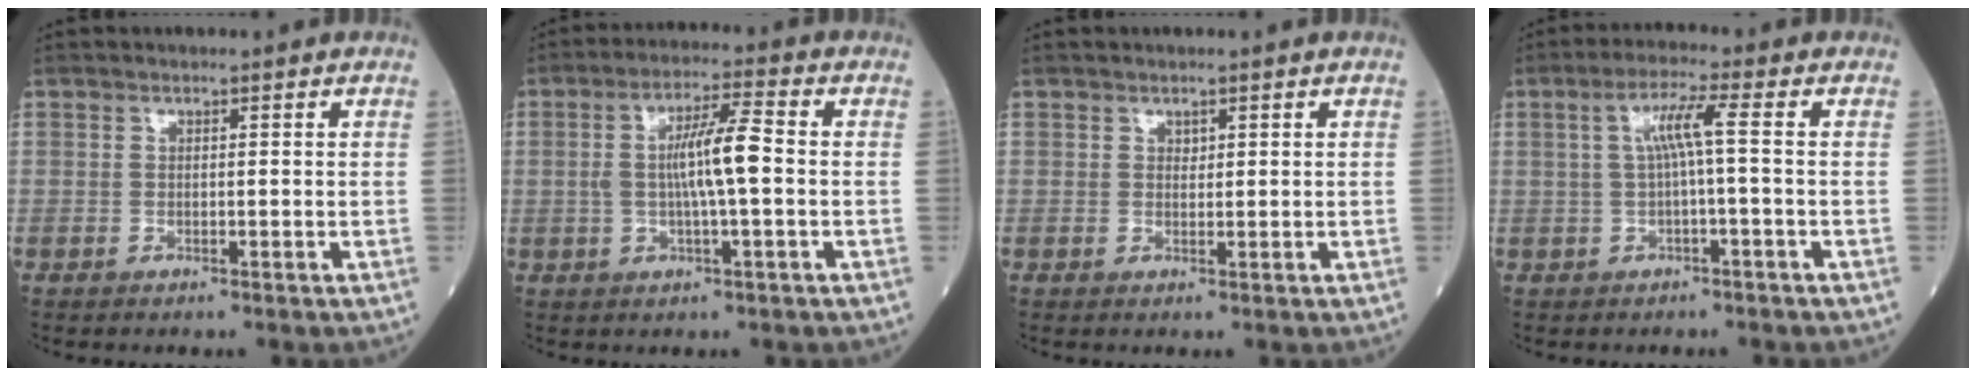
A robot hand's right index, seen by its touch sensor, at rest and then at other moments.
{"total": 7.7, "force": [-0.1, 0.6, 7.7], "torque": [-0.144, 0.009, -0.006]}
{"total": 0.7, "force": [0.4, 0.5, 0.3], "torque": [-0.001, -0.002, 0.007]}
{"total": 4.5, "force": [0.3, -0.2, 4.5], "torque": [-0.084, 0.016, 0.009]}